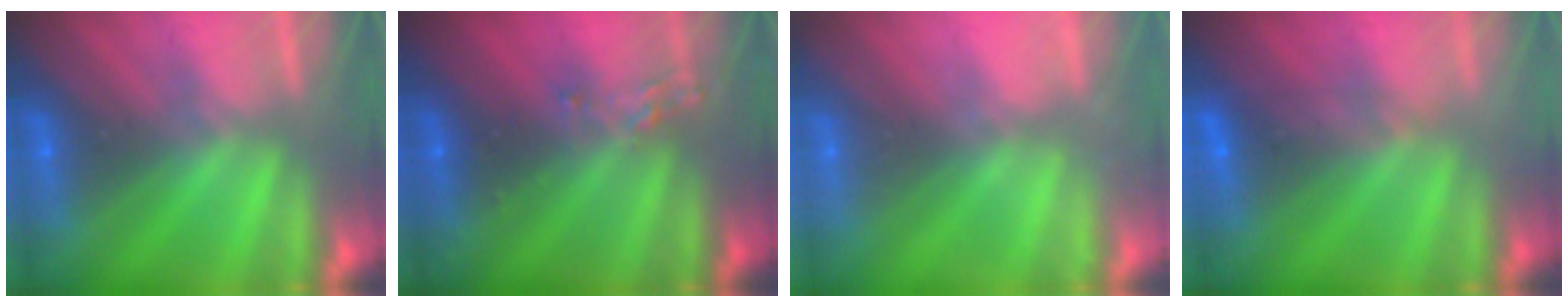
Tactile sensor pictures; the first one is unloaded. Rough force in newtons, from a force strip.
{"total": 2.5}
{"total": 2.3}
{"total": 4.3}